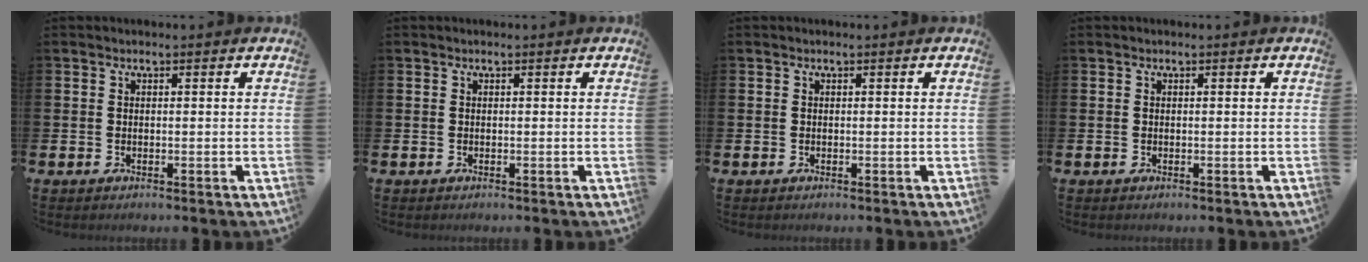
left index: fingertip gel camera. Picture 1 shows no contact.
{"total": 0.0}
{"total": 0.0}
{"total": 0.0}